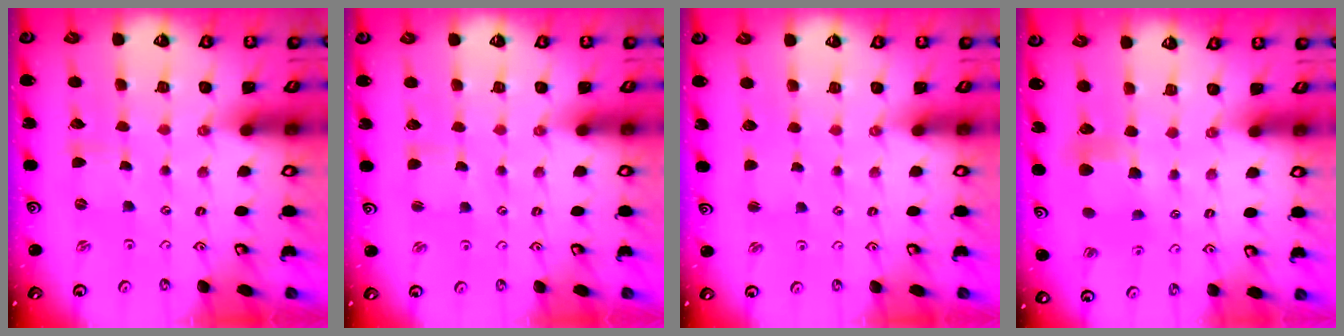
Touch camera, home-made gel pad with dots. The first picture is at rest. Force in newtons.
{"total": 1.3, "press": 1.3, "slide": 0.3}
{"total": 1.4, "press": 1.3, "slide": 0.3}
{"total": 5.8, "press": 5.8, "slide": 0.4}